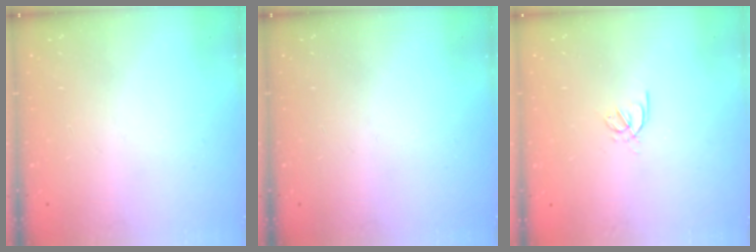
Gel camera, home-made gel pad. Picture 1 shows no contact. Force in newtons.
{"total": 0.0}
{"total": 2.4, "press": 2.4, "slide": 0.5}